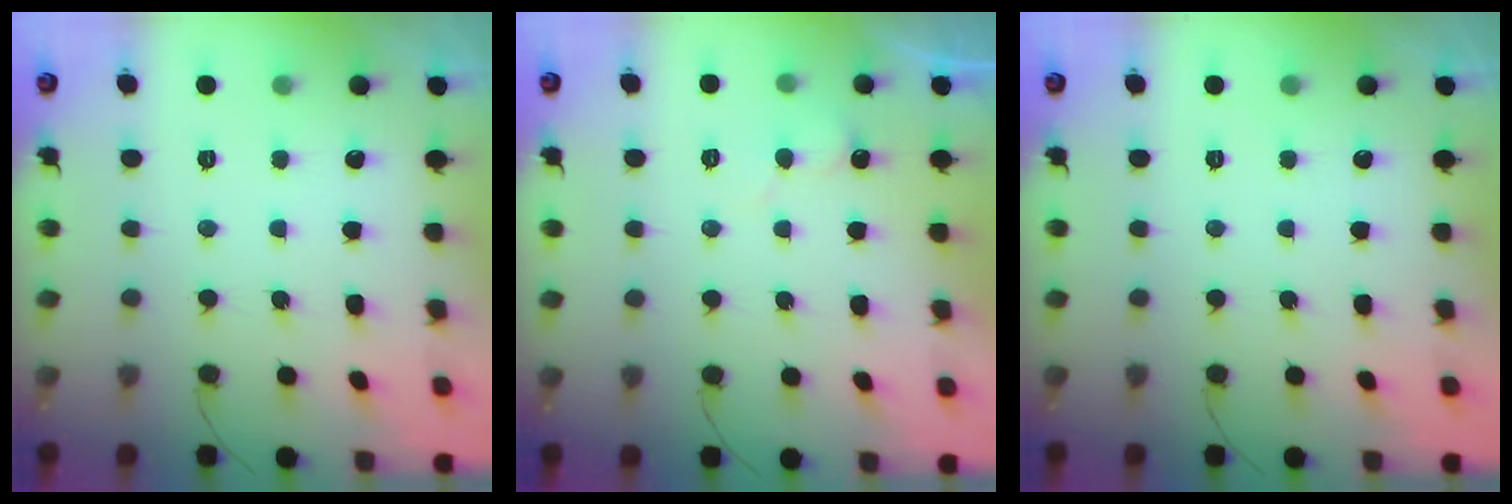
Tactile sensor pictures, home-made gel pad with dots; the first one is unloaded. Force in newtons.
{"total": 6.1, "press": 6.1, "slide": 0.4}
{"total": 0.0}